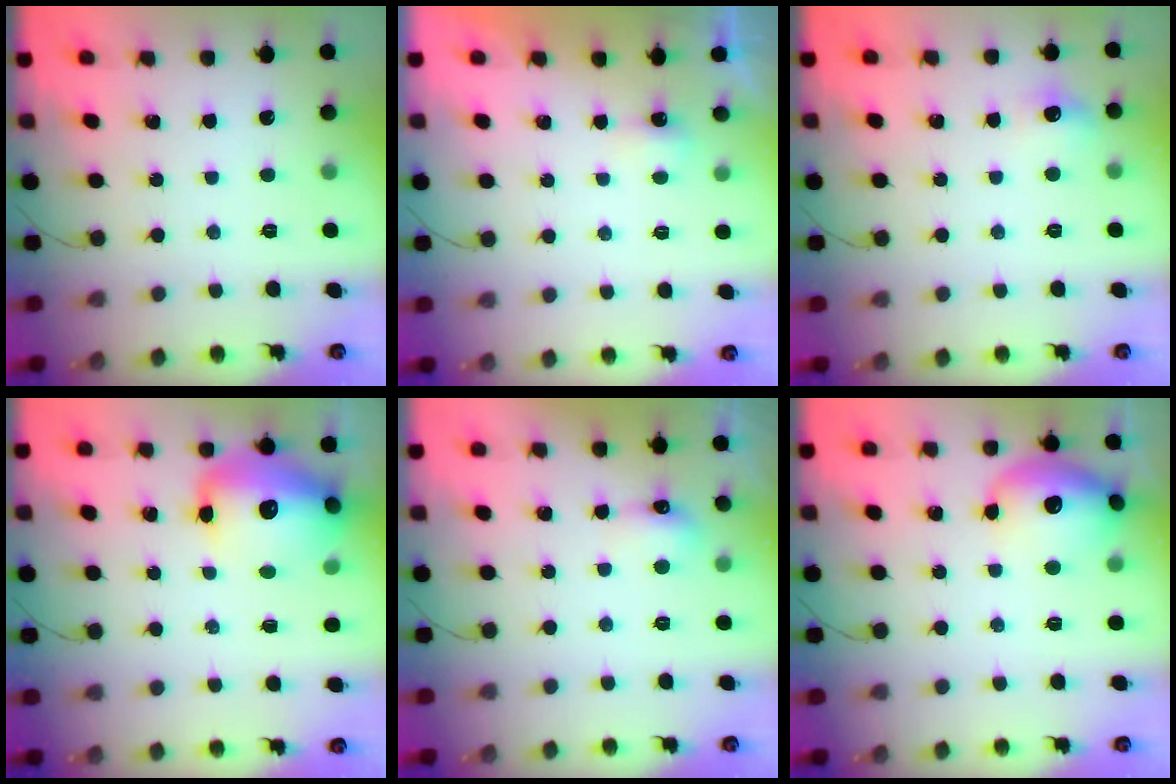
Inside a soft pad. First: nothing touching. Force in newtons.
{"total": 2.3, "press": 2.2, "slide": 0.6}
{"total": 6.4, "press": 6.4, "slide": 0.9}
{"total": 16.3, "press": 15.6, "slide": 4.5}
{"total": 5.6, "press": 5.5, "slide": 1.0}
{"total": 16.8, "press": 15.9, "slide": 5.5}